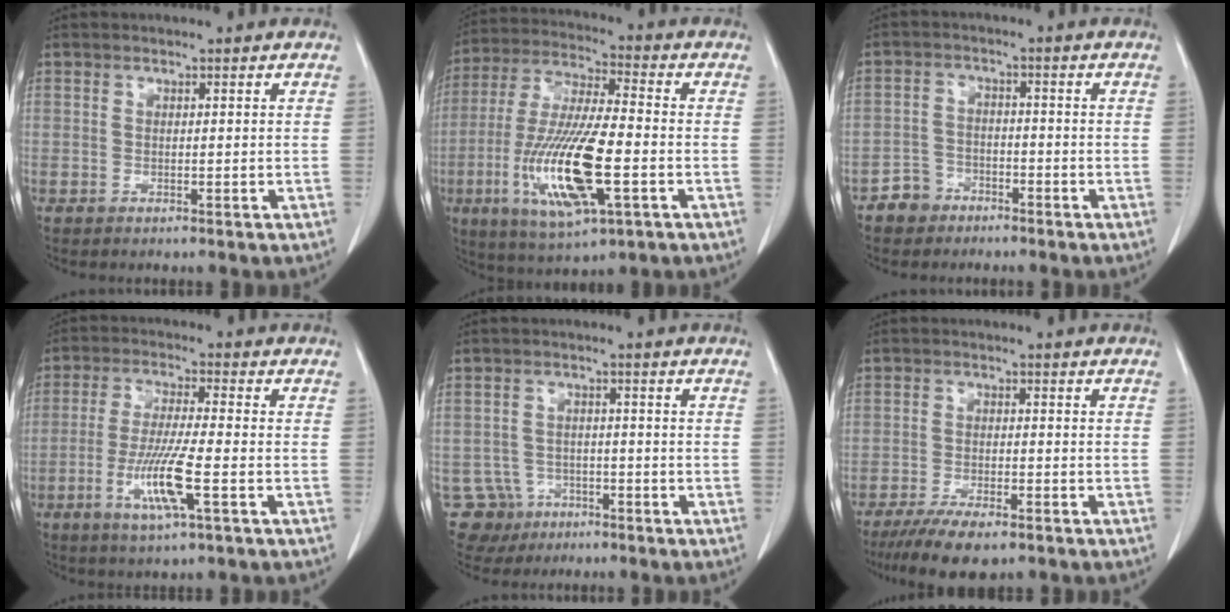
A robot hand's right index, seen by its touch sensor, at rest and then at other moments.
{"total": 16.9, "force": [-4.8, 3.5, 15.9], "torque": [-0.327, -0.018, -0.082]}
{"total": 4.1, "force": [-2.9, 2.9, 0.1], "torque": [-0.002, 0.011, -0.053]}
{"total": 9.2, "force": [-3.2, 0.3, 8.7], "torque": [-0.172, -0.014, -0.061]}
{"total": 6.0, "force": [-3.2, 5.1, 0.1], "torque": [-0.002, 0.008, -0.047]}
{"total": 8.0, "force": [-6.0, 2.0, 4.9], "torque": [-0.080, -0.015, -0.096]}